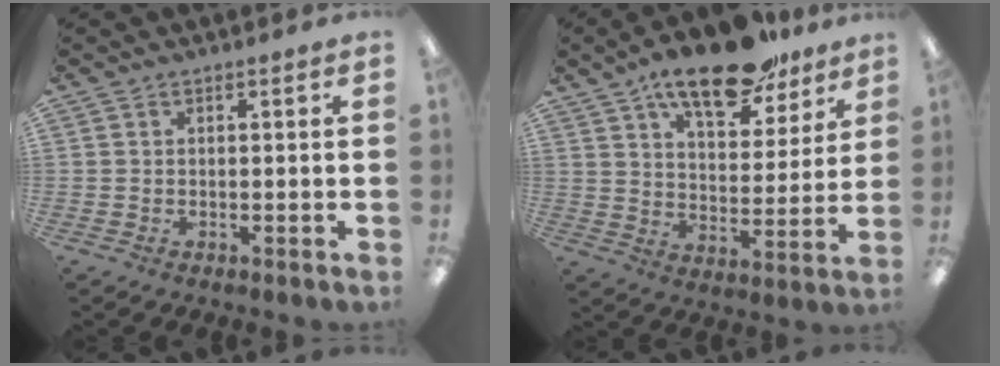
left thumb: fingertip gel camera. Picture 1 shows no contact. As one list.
[{"total": 17.4, "force": [13.0, 6.5, 9.5], "torque": [-0.151, -0.069, 0.221]}]